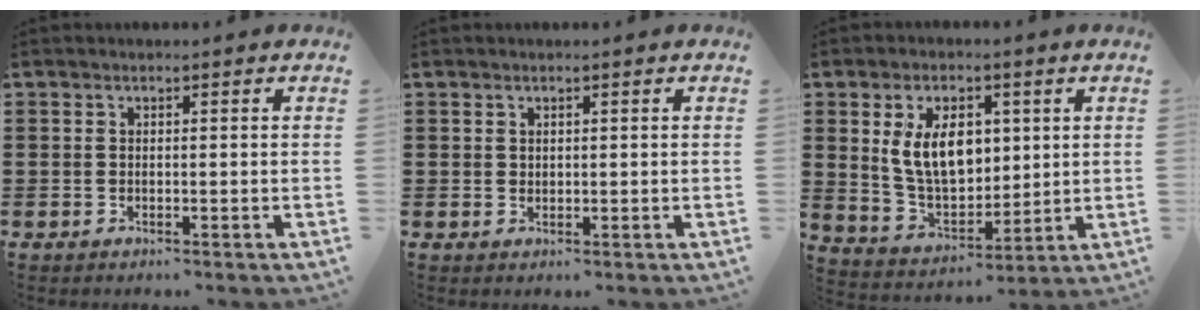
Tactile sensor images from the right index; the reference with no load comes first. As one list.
[{"total": 0.9, "force": [0.6, 0.6, 0.2], "torque": [-0.005, 0.002, 0.012]}, {"total": 9.9, "force": [2.6, 6.2, 7.3], "torque": [-0.154, 0.008, 0.044]}]